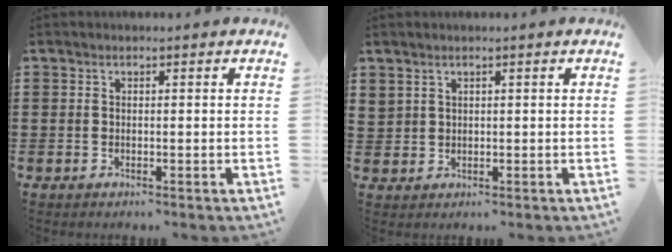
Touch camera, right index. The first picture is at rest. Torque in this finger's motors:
{"motor_torque": [-0.11, 0.09, 0.04, 0.02]}